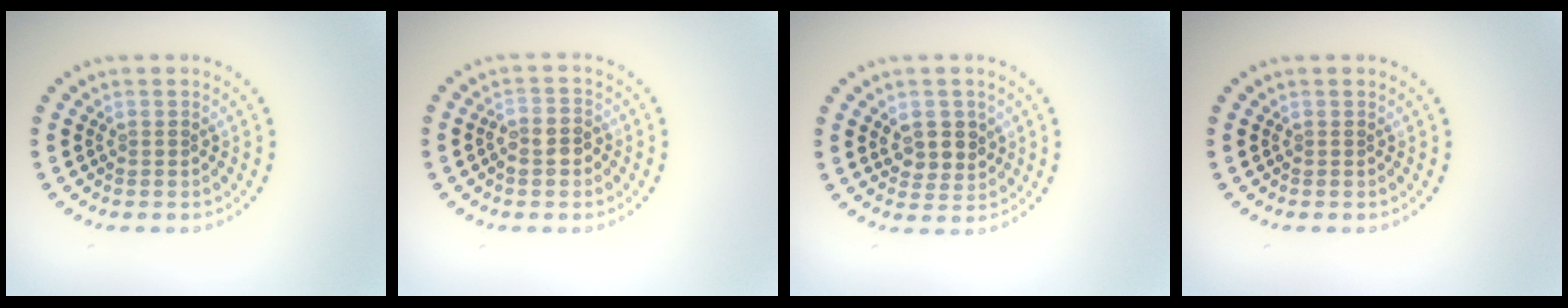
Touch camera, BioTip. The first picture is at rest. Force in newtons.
{"total": 2.3, "press": 2.2, "slide": 0.8}
{"total": 2.8, "press": 2.7, "slide": 0.9}
{"total": 0.0}